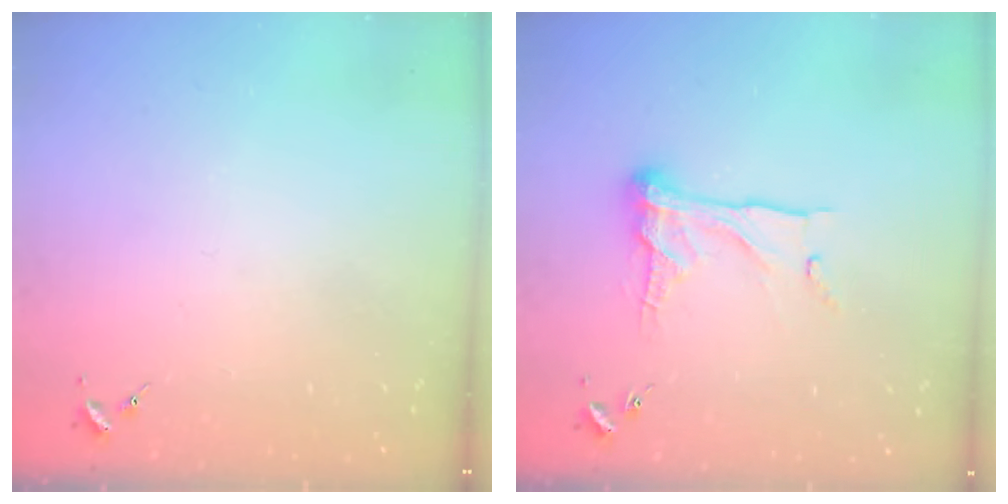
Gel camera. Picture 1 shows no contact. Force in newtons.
{"total": 14.5, "press": 14.5, "slide": 1.3}